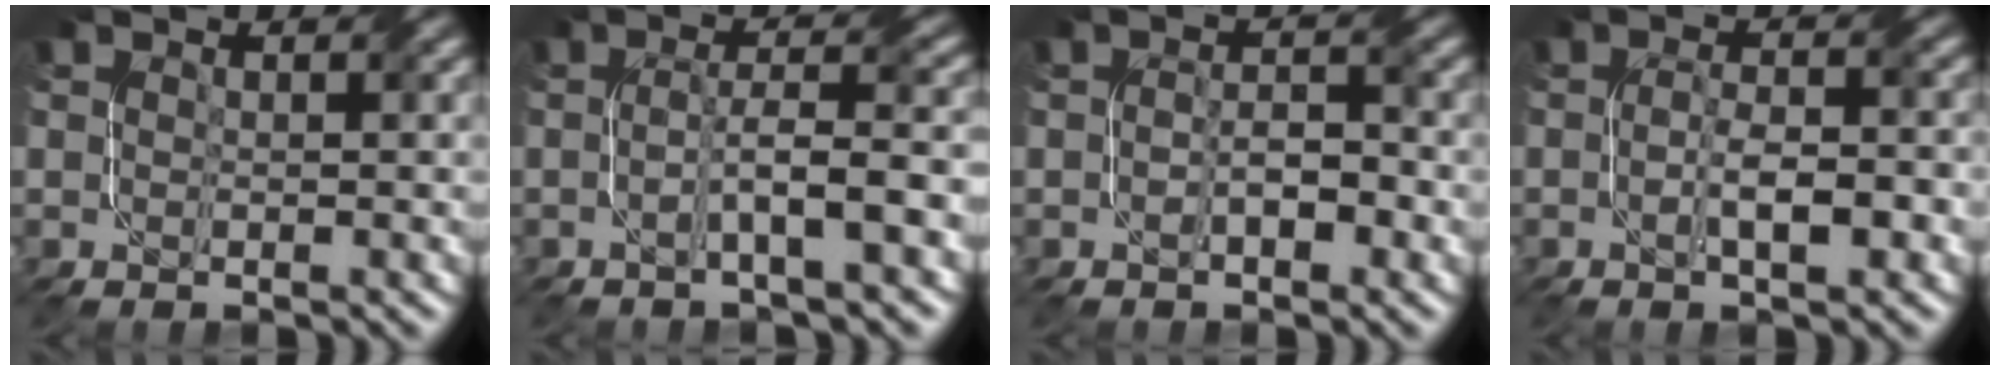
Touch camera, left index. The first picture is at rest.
{"total": 4.0, "force": [-1.4, 0.3, 3.8], "torque": [-0.067, 0.013, -0.030]}
{"total": 2.3, "force": [-1.0, 1.0, 1.8], "torque": [-0.032, 0.004, -0.018]}
{"total": 3.6, "force": [-1.0, 0.9, 3.3], "torque": [-0.061, 0.001, -0.018]}